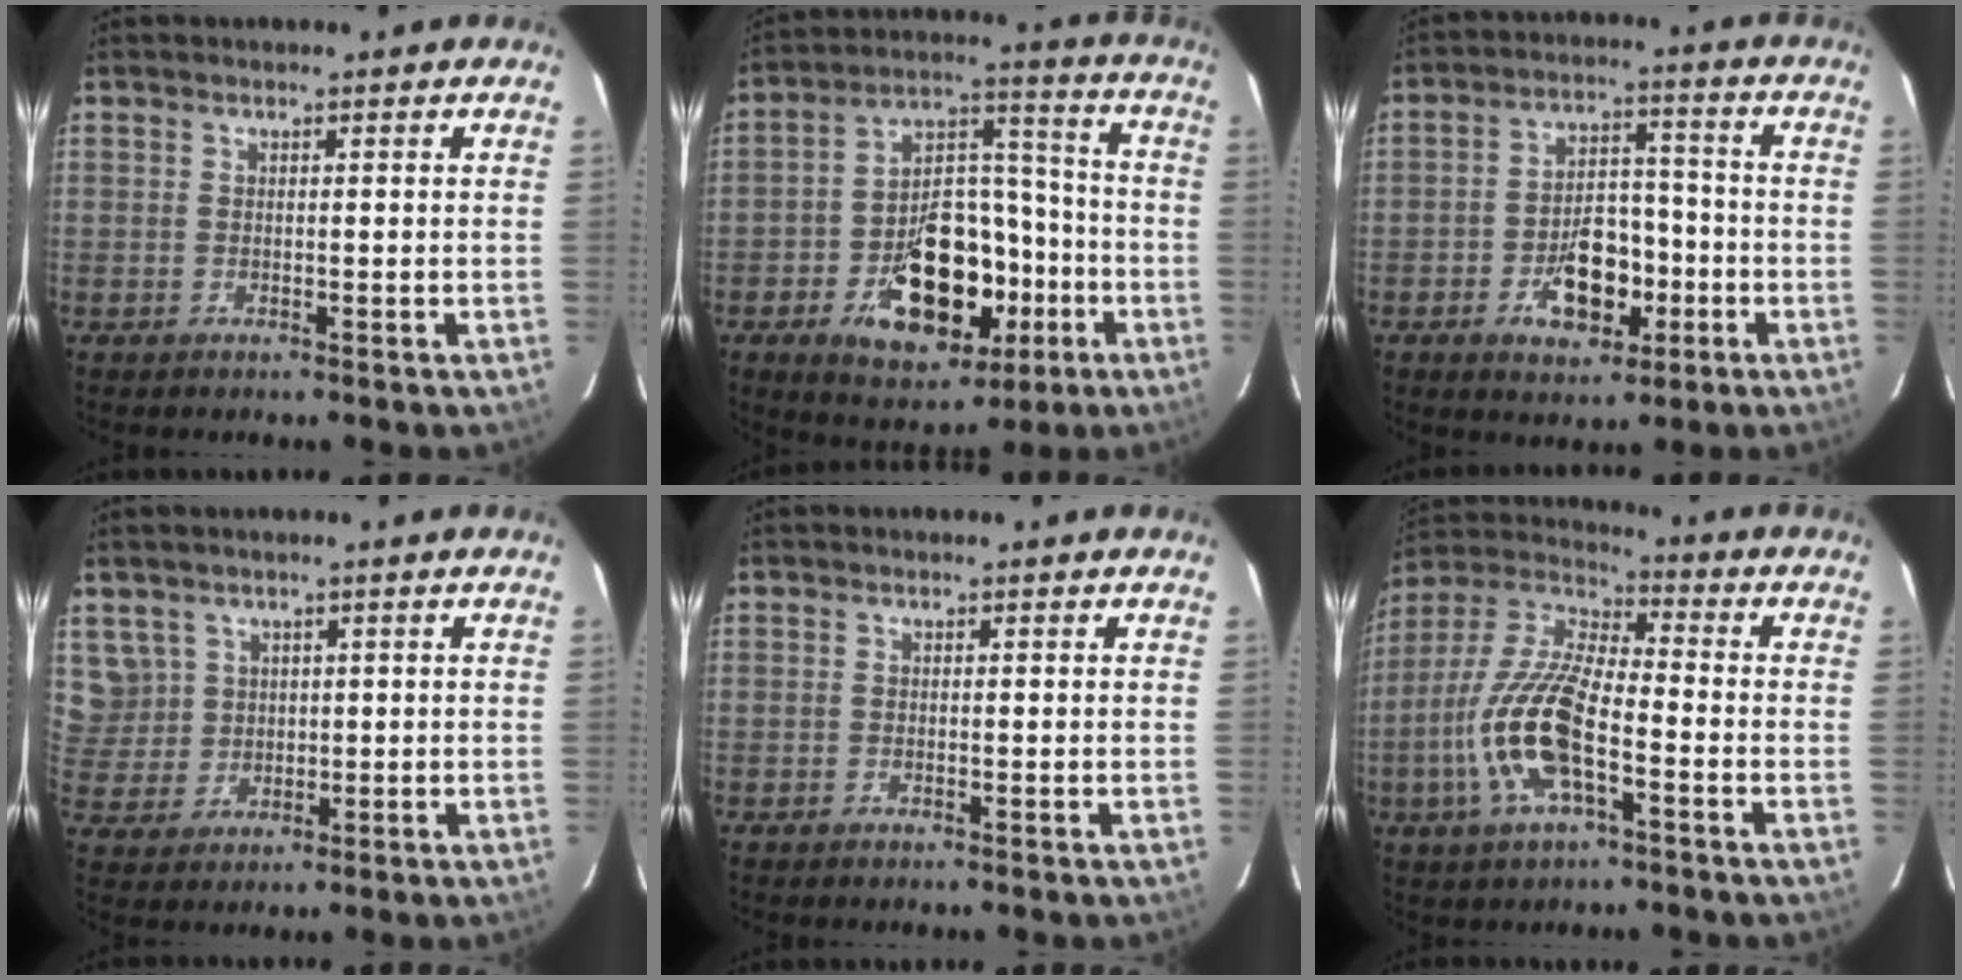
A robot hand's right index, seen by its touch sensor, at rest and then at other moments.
{"total": 19.5, "force": [-7.7, 11.8, 13.5], "torque": [-0.251, 0.033, -0.101]}
{"total": 10.5, "force": [-4.3, 6.3, 7.2], "torque": [-0.134, 0.021, -0.054]}
{"total": 5.6, "force": [2.3, 5.1, 0.5], "torque": [-0.001, 0.009, 0.058]}
{"total": 0.0}
{"total": 15.7, "force": [-5.4, 5.5, 13.7], "torque": [-0.290, -0.004, -0.109]}